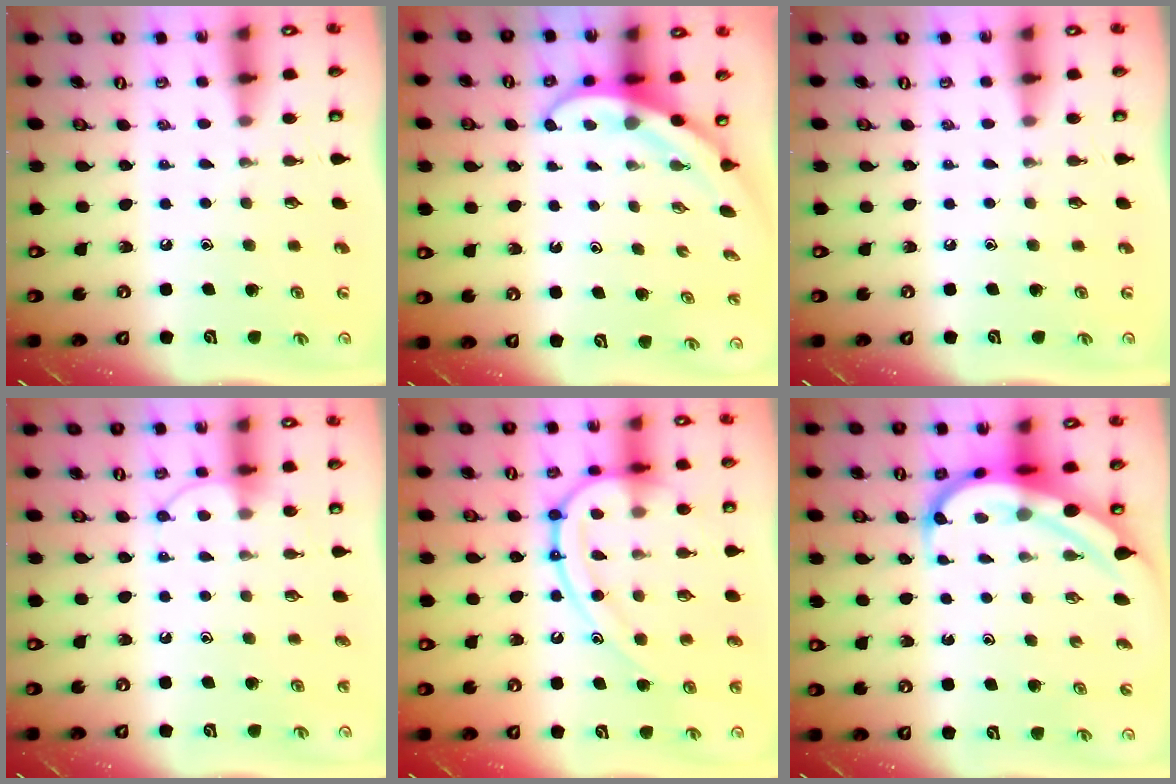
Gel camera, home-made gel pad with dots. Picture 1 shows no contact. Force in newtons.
{"total": 3.5, "press": 3.5, "slide": 0.1}
{"total": 0.0}
{"total": 7.5, "press": 7.5, "slide": 0.8}
{"total": 16.0, "press": 16.0, "slide": 1.5}
{"total": 8.2, "press": 8.1, "slide": 1.0}